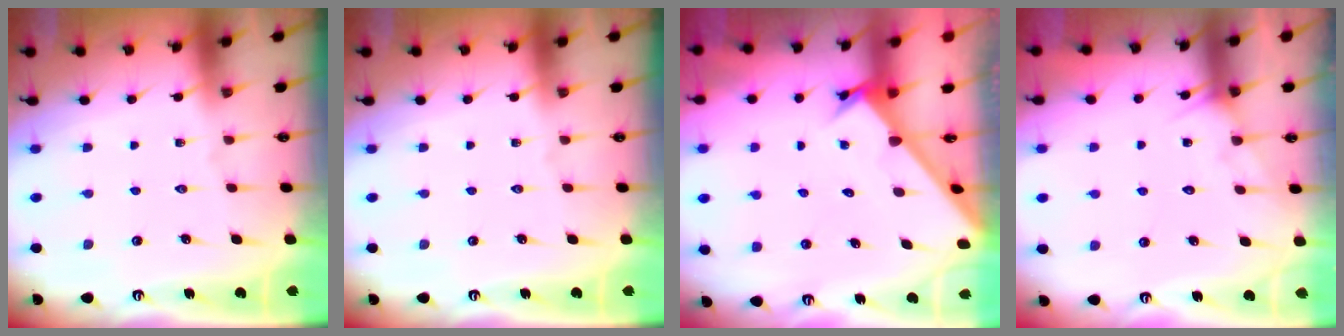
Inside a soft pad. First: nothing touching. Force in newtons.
{"total": 0.0}
{"total": 2.6, "press": 2.6, "slide": 0.3}
{"total": 6.0, "press": 5.9, "slide": 0.5}